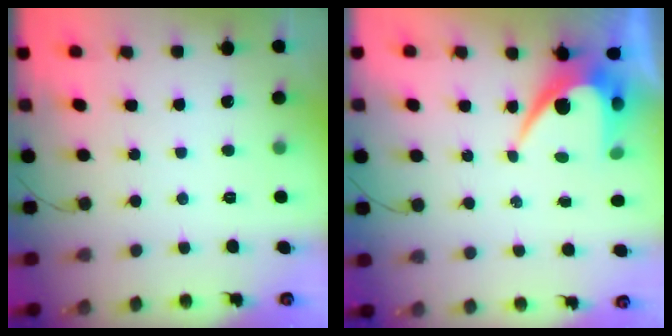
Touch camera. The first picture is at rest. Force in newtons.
{"total": 8.7, "press": 8.7, "slide": 0.4}